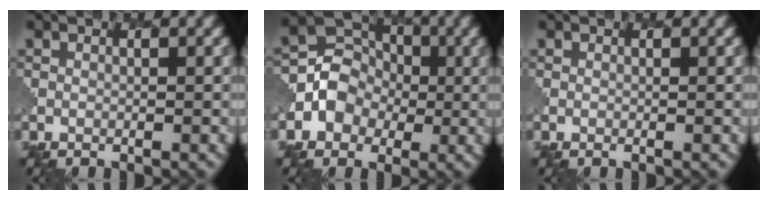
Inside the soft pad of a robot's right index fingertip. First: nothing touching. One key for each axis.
{"total": 4.0, "fx": -0.6, "fy": 3.8, "fz": 1.3, "tx": -0.010, "ty": 0.007, "tz": -0.016}
{"total": 0.0}